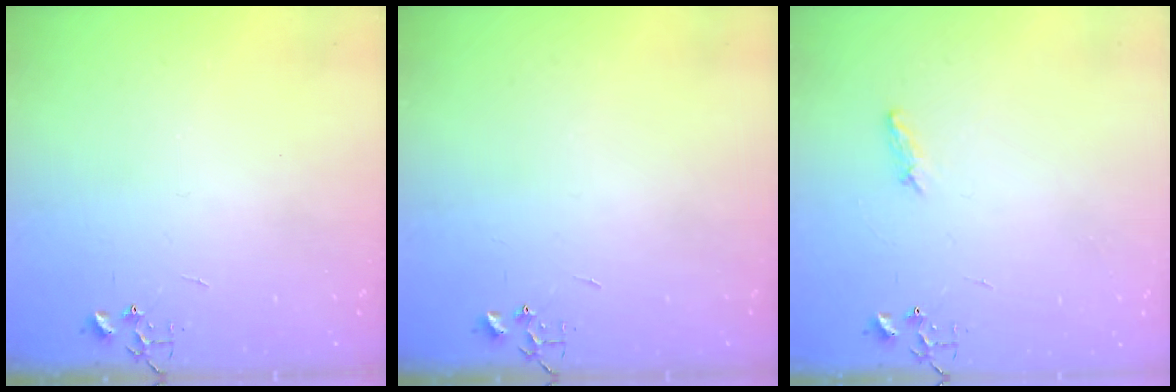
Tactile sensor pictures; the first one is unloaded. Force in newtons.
{"total": 0.0}
{"total": 5.9, "press": 5.8, "slide": 0.7}